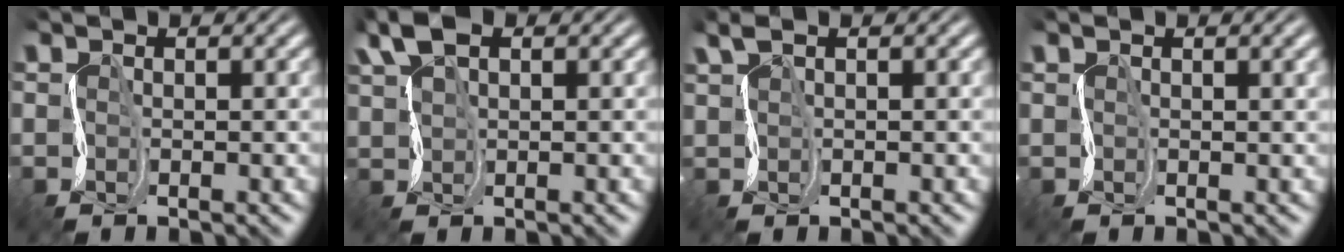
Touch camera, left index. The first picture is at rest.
{"total": 3.7, "force": [2.0, 2.1, 2.4], "torque": [-0.059, 0.010, 0.037]}
{"total": 1.8, "force": [1.2, 0.6, 1.1], "torque": [-0.031, 0.005, 0.025]}
{"total": 3.3, "force": [1.8, 1.2, 2.4], "torque": [-0.033, 0.011, 0.022]}